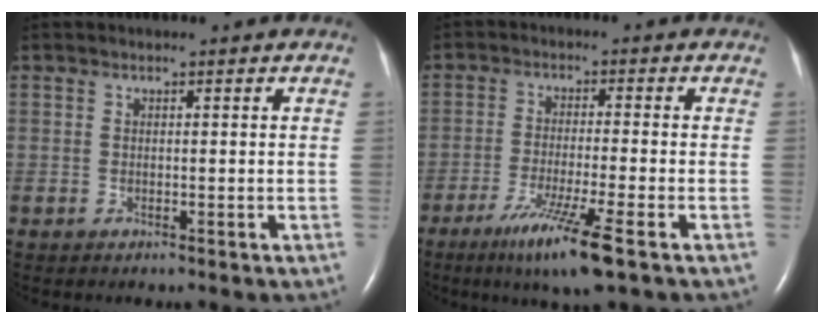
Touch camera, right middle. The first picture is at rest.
{"total": 8.7, "force": [-5.0, -1.1, 7.1], "torque": [-0.137, -0.029, -0.089]}